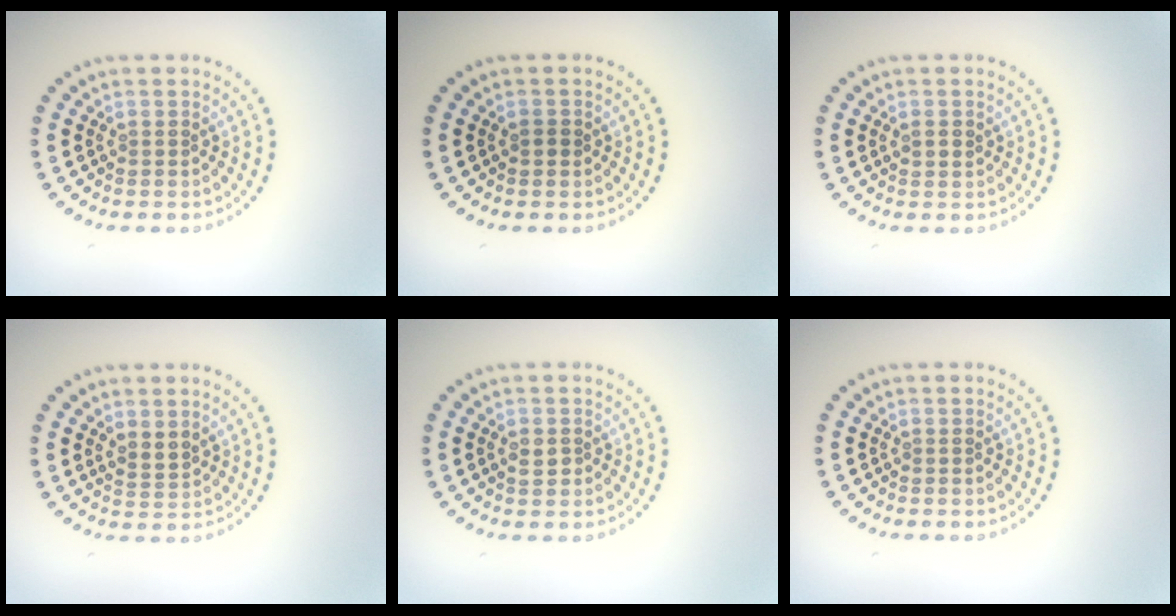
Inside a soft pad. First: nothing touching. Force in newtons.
{"total": 0.7, "press": 0.7, "slide": 0.1}
{"total": 1.1, "press": 1.0, "slide": 0.4}
{"total": 1.6, "press": 1.3, "slide": 1.0}
{"total": 1.3, "press": 1.2, "slide": 0.3}
{"total": 0.0}